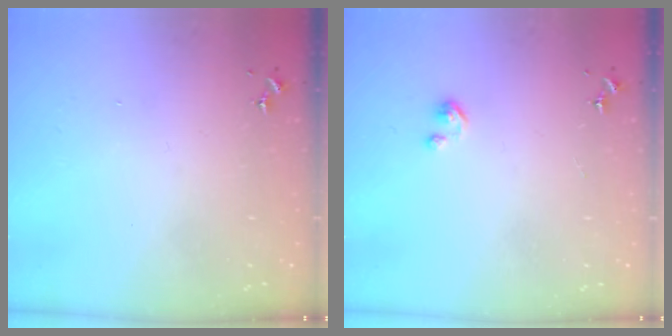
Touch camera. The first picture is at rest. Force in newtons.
{"total": 2.7, "press": 2.7, "slide": 0.3}